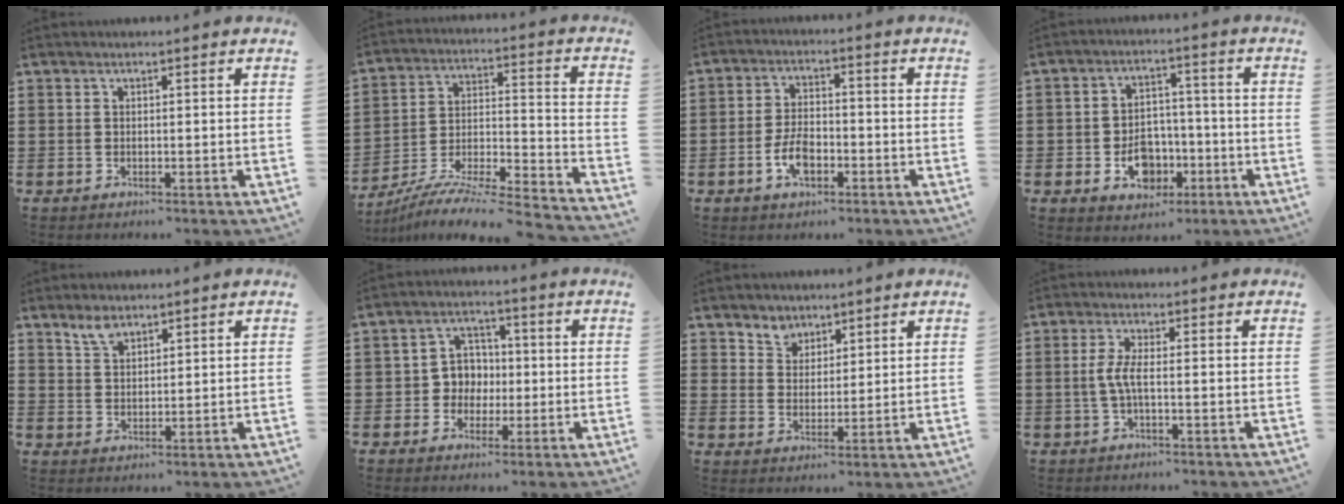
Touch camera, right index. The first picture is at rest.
{"total": 7.7, "force": [-7.2, 0.2, 2.8], "torque": [-0.046, -0.002, -0.146]}
{"total": 5.5, "force": [-2.2, 2.9, 4.1], "torque": [-0.095, 0.001, -0.045]}
{"total": 7.0, "force": [-2.3, 5.3, 4.0], "torque": [-0.054, 0.006, -0.043]}
{"total": 3.3, "force": [2.5, 1.5, 1.6], "torque": [-0.037, 0.004, 0.047]}
{"total": 4.8, "force": [-0.5, 4.5, 1.5], "torque": [-0.044, 0.016, -0.013]}
{"total": 4.0, "force": [3.1, 2.5, -0.3], "torque": [-0.014, 0.004, 0.058]}
{"total": 3.6, "force": [-0.6, 0.7, 3.5], "torque": [-0.094, -0.009, -0.022]}